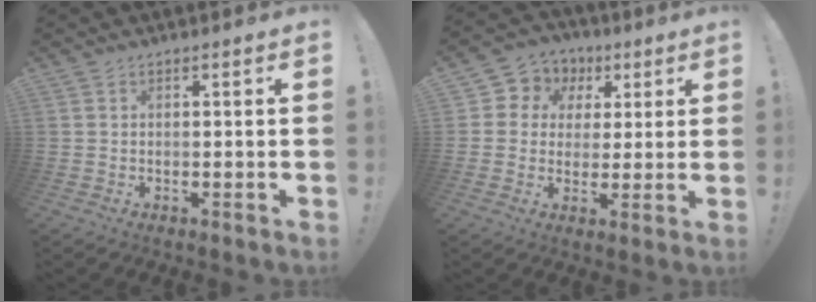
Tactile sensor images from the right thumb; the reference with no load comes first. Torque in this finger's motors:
{"motor_torque": [0.23, 0.19, 0.00, 0.11, 0.06]}